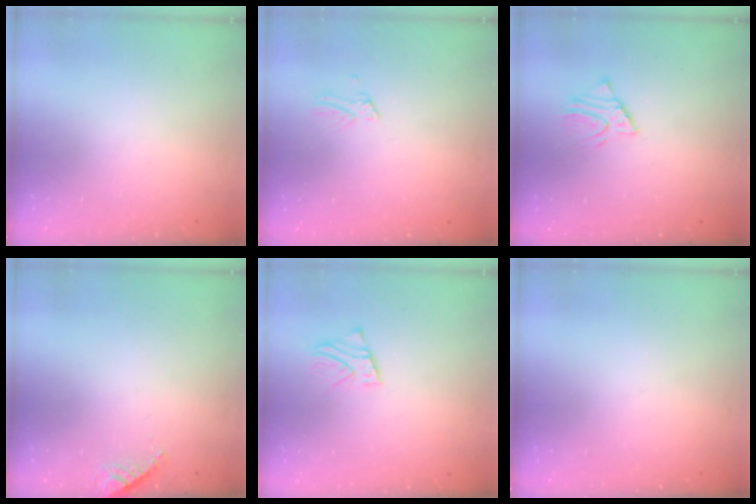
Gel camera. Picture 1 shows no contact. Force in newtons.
{"total": 0.0}
{"total": 2.6, "press": 2.6, "slide": 0.2}
{"total": 7.3, "press": 7.3, "slide": 0.8}
{"total": 2.8, "press": 2.8, "slide": 0.2}
{"total": 0.0}